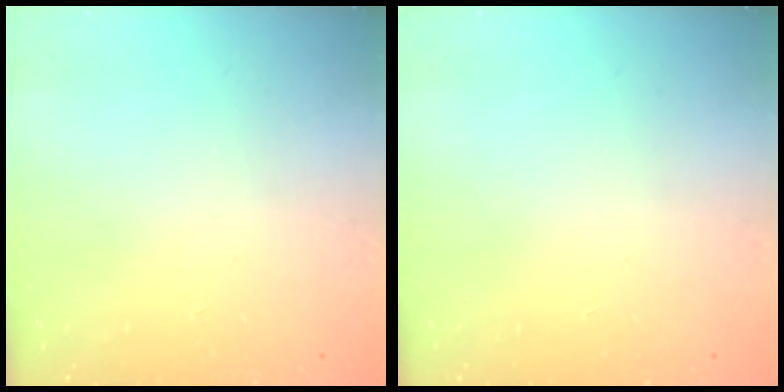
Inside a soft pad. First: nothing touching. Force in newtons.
{"total": 0.0}